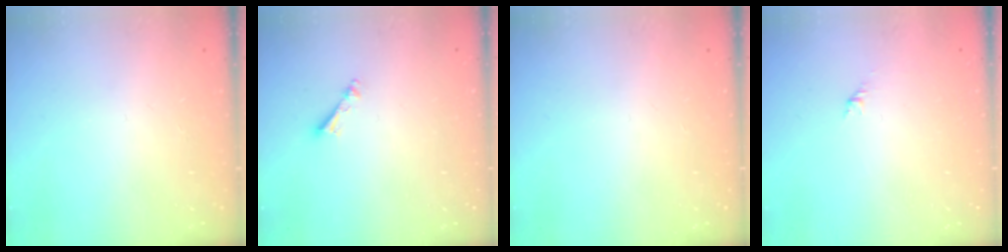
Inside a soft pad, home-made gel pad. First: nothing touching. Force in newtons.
{"total": 3.3, "press": 3.3, "slide": 0.1}
{"total": 0.0}
{"total": 1.7, "press": 1.6, "slide": 0.7}